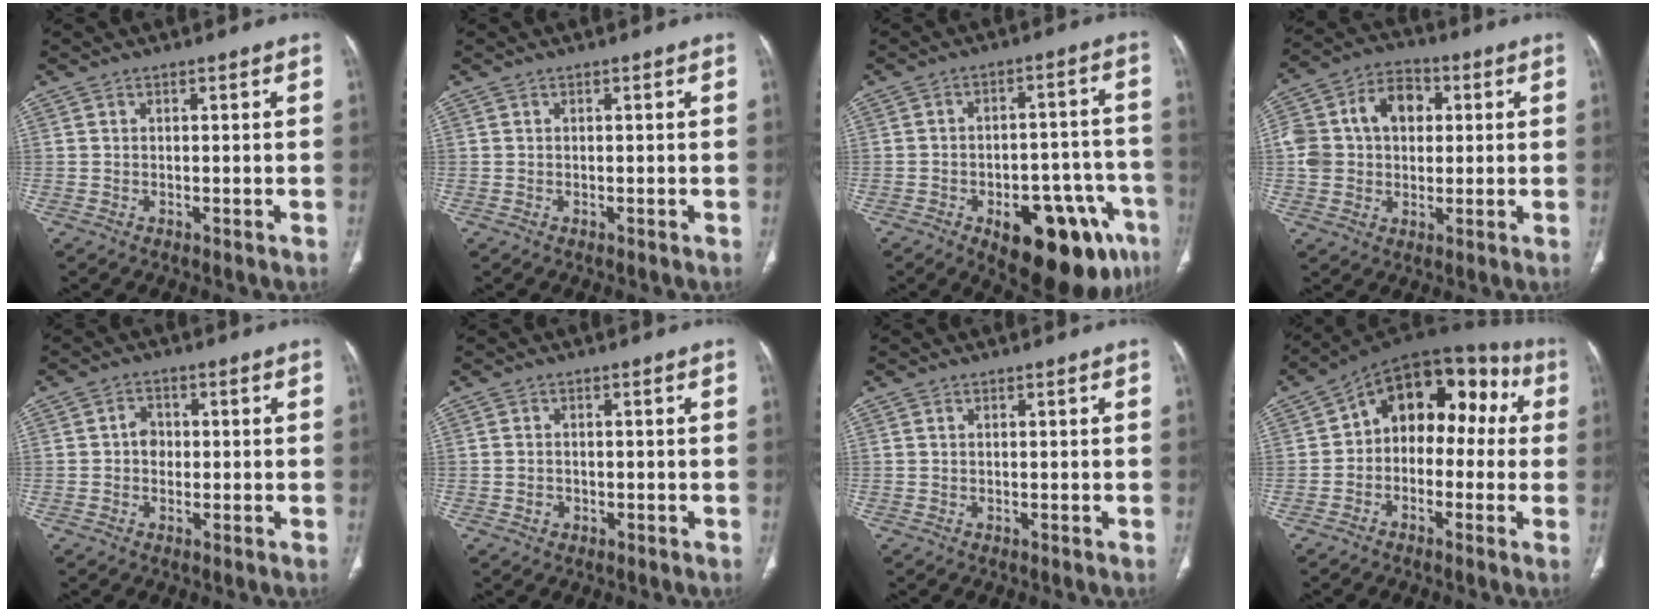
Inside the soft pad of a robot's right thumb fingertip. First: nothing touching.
{"total": 0.0}
{"total": 20.8, "force": [-10.1, 9.6, 15.5], "torque": [-0.137, 0.052, -0.122]}
{"total": 14.3, "force": [2.2, 10.8, 9.2], "torque": [-0.150, 0.027, 0.035]}
{"total": 3.0, "force": [-0.1, 2.5, 1.6], "torque": [-0.010, 0.008, -0.008]}
{"total": 1.6, "force": [-0.4, 1.4, 0.7], "torque": [-0.010, 0.007, -0.003]}
{"total": 0.0}
{"total": 15.2, "force": [1.4, 10.2, 11.2], "torque": [-0.095, 0.060, 0.001]}